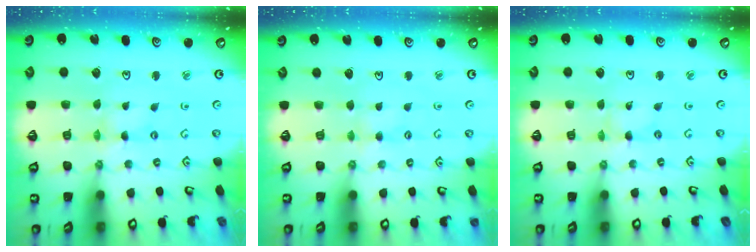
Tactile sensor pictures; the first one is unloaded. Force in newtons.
{"total": 2.1, "press": 2.1, "slide": 0.4}
{"total": 0.0}